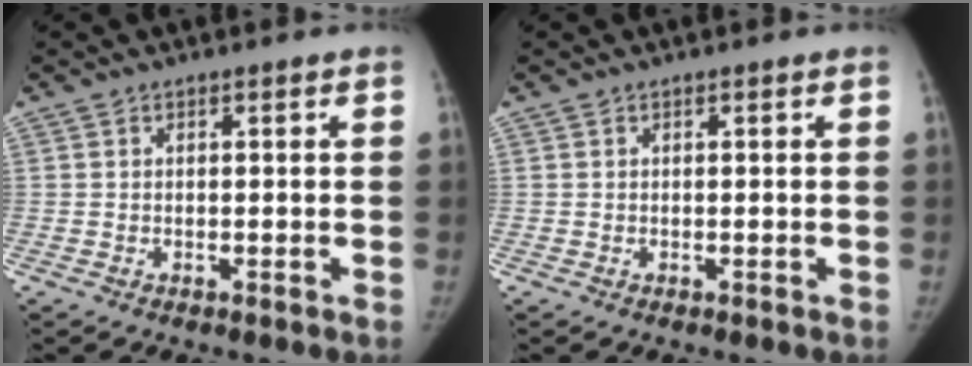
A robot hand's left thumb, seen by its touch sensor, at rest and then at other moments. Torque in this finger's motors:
{"motor_torque": [0.09, 0.01, 0.11, -0.13, 0.03]}